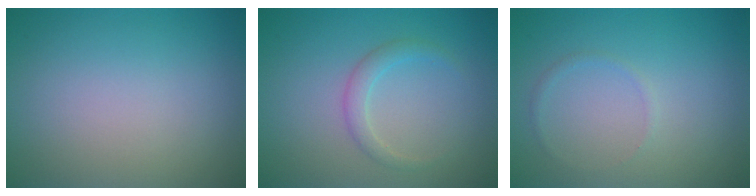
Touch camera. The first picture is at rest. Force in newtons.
{"total": 1.6, "press": 1.6, "slide": 0.1}
{"total": 0.6, "press": 0.6, "slide": 0.1}